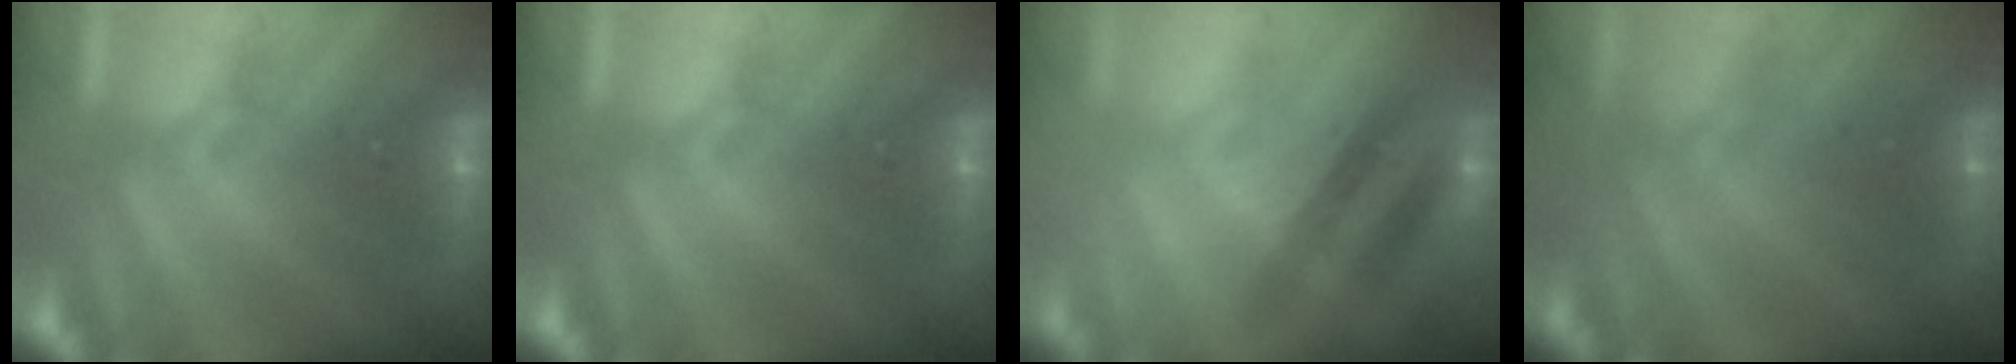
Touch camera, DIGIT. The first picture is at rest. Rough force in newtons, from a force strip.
{"total": 0.0}
{"total": 2.3}
{"total": 1.8}